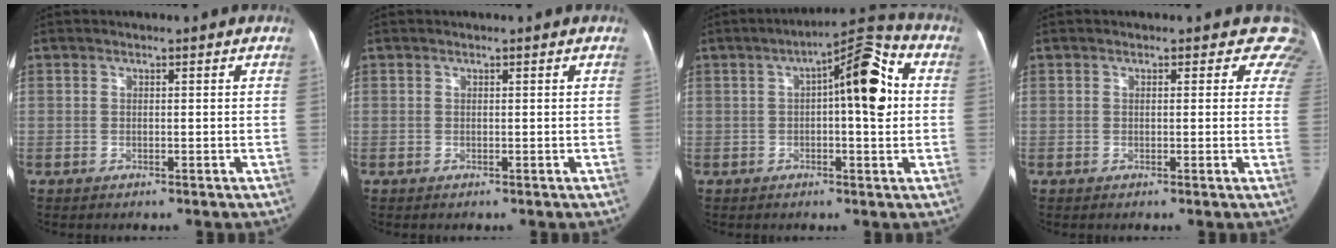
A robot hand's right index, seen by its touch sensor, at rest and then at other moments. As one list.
[{"total": 0.0}, {"total": 10.9, "force": [1.4, 2.3, 10.6], "torque": [-0.149, 0.035, 0.018]}, {"total": 4.5, "force": [3.4, 2.9, 0.5], "torque": [0.030, -0.006, 0.006]}]